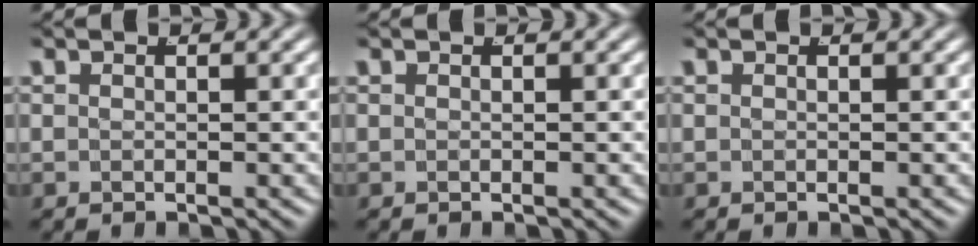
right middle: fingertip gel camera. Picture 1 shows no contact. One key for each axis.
{"total": 0.0}
{"total": 0.0}